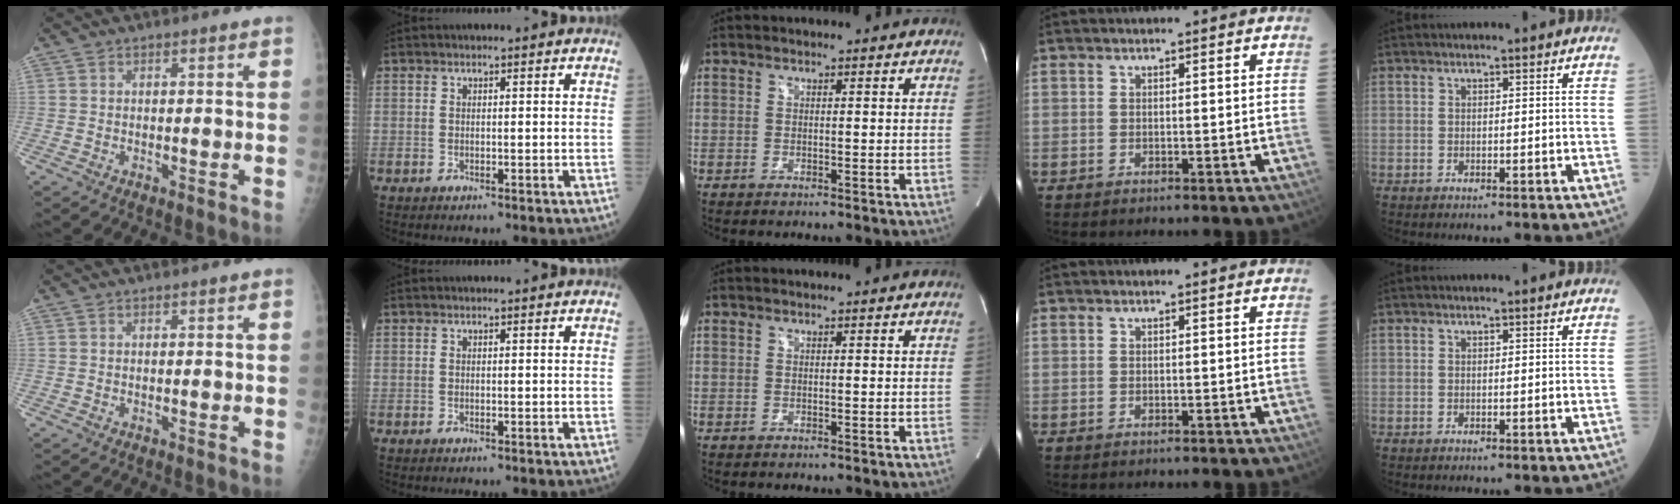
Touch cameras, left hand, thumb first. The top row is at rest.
{}